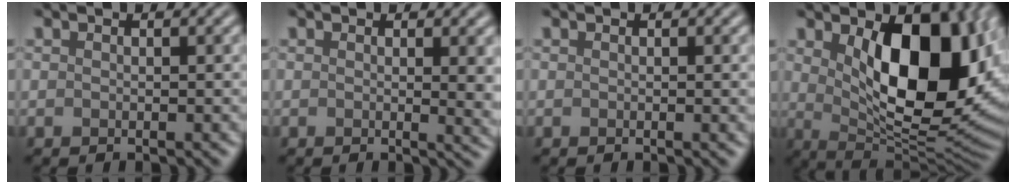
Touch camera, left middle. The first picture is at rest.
{"total": 2.7, "force": [0.5, 0.8, 2.6], "torque": [-0.023, -0.004, 0.006]}
{"total": 0.6, "force": [0.0, 0.1, 0.6], "torque": [-0.005, -0.001, -0.001]}
{"total": 12.9, "force": [2.6, 6.6, 10.7], "torque": [-0.140, -0.016, 0.051]}